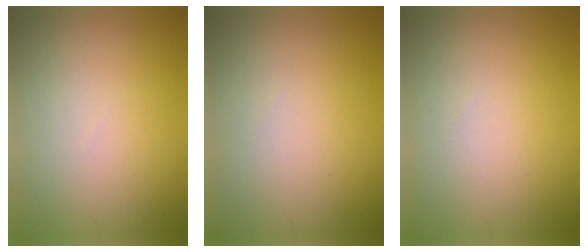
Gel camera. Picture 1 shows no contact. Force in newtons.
{"total": 0.0}
{"total": 0.0}